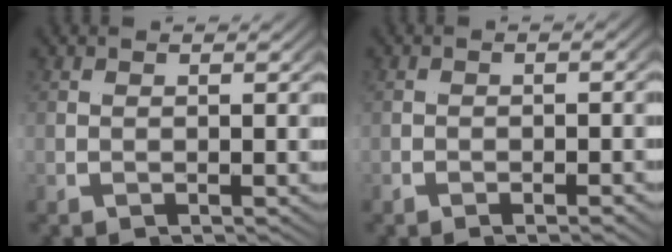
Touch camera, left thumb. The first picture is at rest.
{"total": 1.5, "force": [-1.2, -0.6, 0.7], "torque": [-0.025, 0.003, -0.025]}